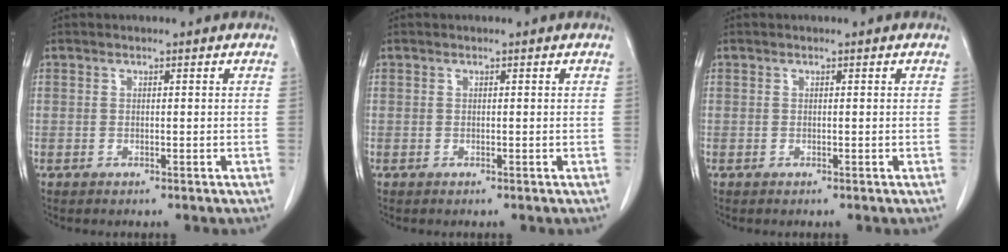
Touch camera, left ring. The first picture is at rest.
{"total": 0.0}
{"total": 0.0}